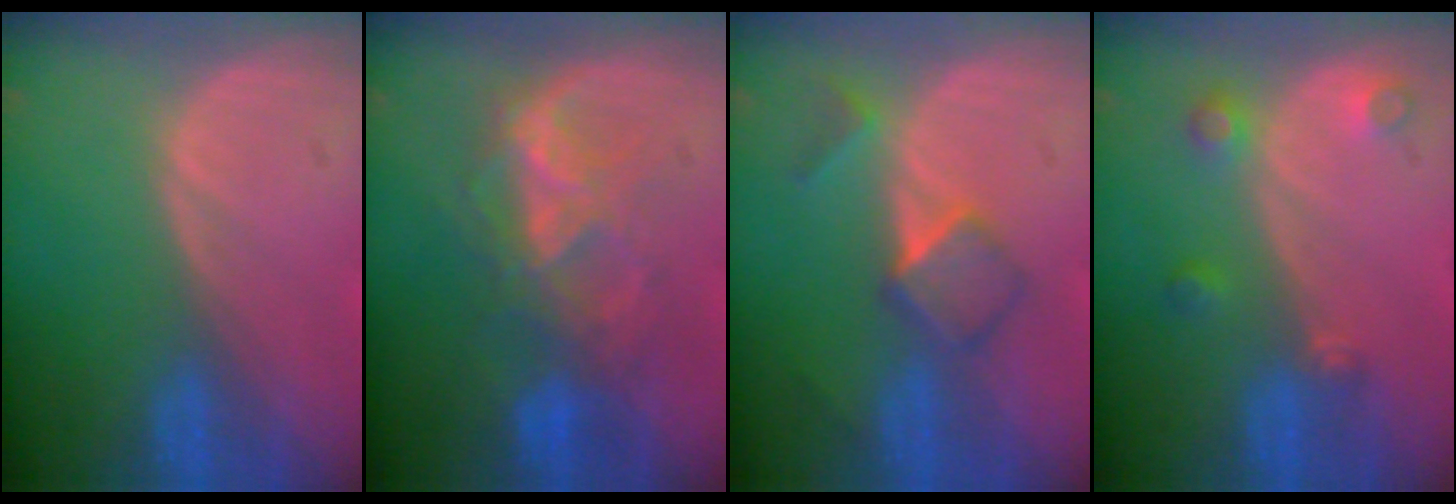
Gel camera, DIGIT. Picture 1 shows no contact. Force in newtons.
{"total": 7.5, "press": 7.0, "slide": 2.9}
{"total": 5.2, "press": 4.6, "slide": 2.4}
{"total": 3.4, "press": 3.0, "slide": 1.5}